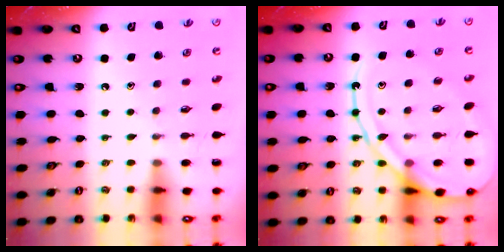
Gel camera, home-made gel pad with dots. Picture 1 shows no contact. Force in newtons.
{"total": 15.9, "press": 15.8, "slide": 1.5}